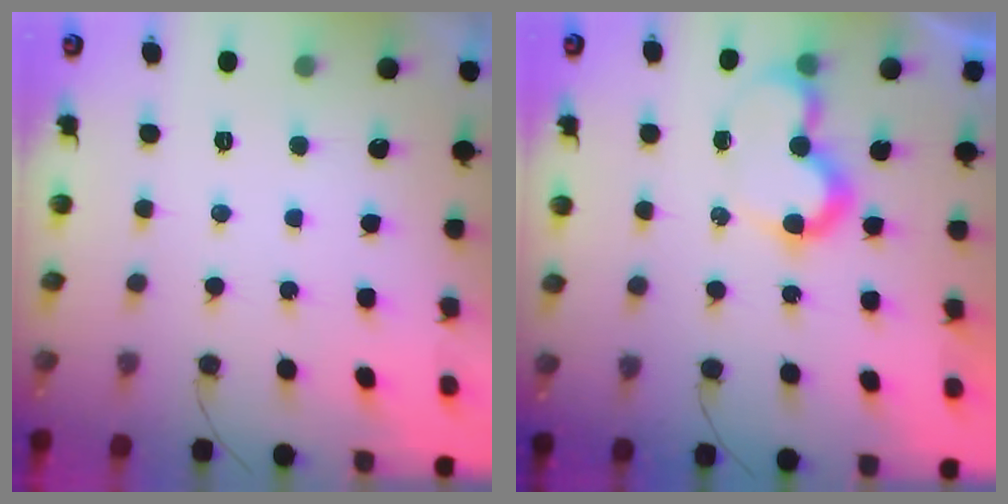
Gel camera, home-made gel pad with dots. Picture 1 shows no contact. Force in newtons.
{"total": 8.0, "press": 8.0, "slide": 0.8}